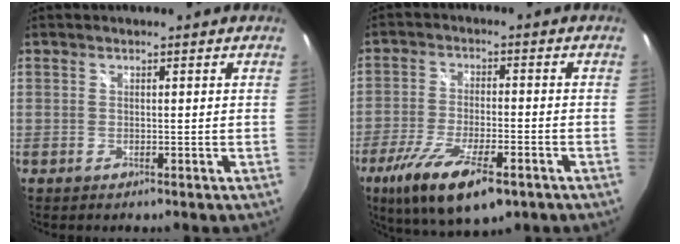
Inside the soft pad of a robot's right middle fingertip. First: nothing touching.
{"total": 14.4, "force": [-8.5, 4.4, 10.8], "torque": [-0.222, -0.046, -0.149]}